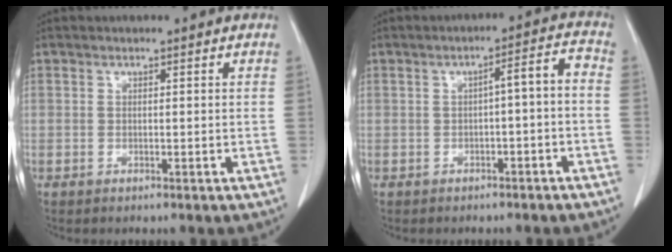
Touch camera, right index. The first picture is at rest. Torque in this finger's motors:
{"motor_torque": [0.46, -0.22, 0.20, 0.07]}